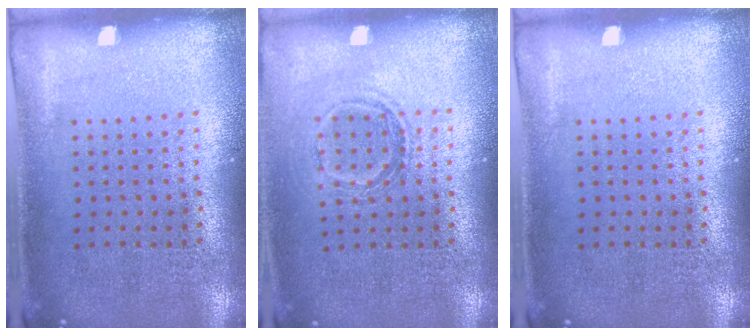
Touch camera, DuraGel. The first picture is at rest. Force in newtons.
{"total": 1.1, "press": 1.0, "slide": 0.6}
{"total": 0.0}